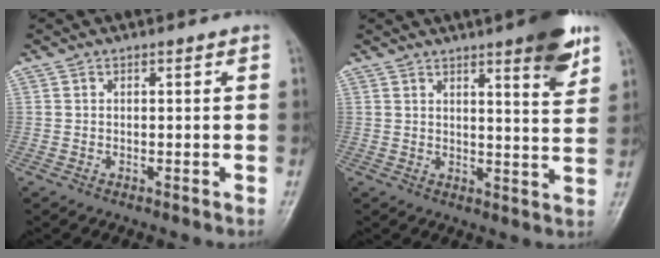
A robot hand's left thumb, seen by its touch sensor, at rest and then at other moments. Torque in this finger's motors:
{"motor_torque": [1.12, 0.46, 0.88, -0.44, 0.02]}